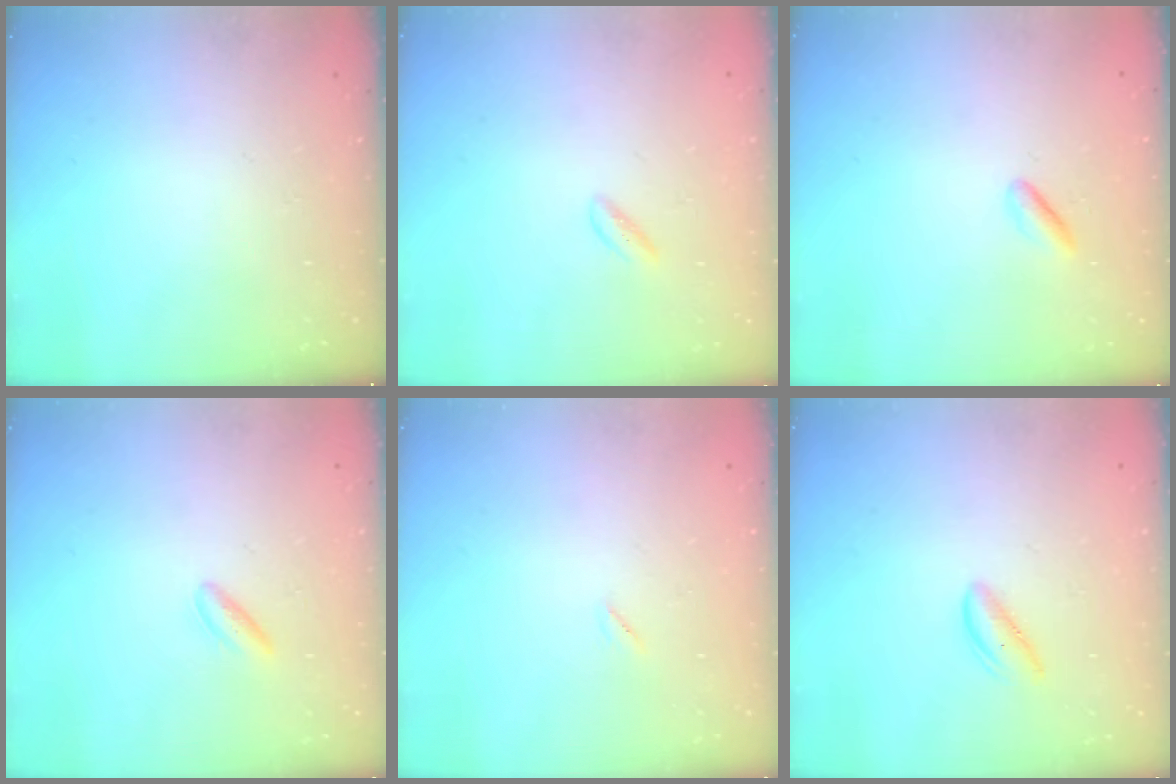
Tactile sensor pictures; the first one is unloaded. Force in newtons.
{"total": 1.3, "press": 1.1, "slide": 0.7}
{"total": 1.1, "press": 0.9, "slide": 0.7}
{"total": 2.5, "press": 2.2, "slide": 1.2}
{"total": 1.6, "press": 1.6, "slide": 0.1}
{"total": 1.8, "press": 1.7, "slide": 0.6}